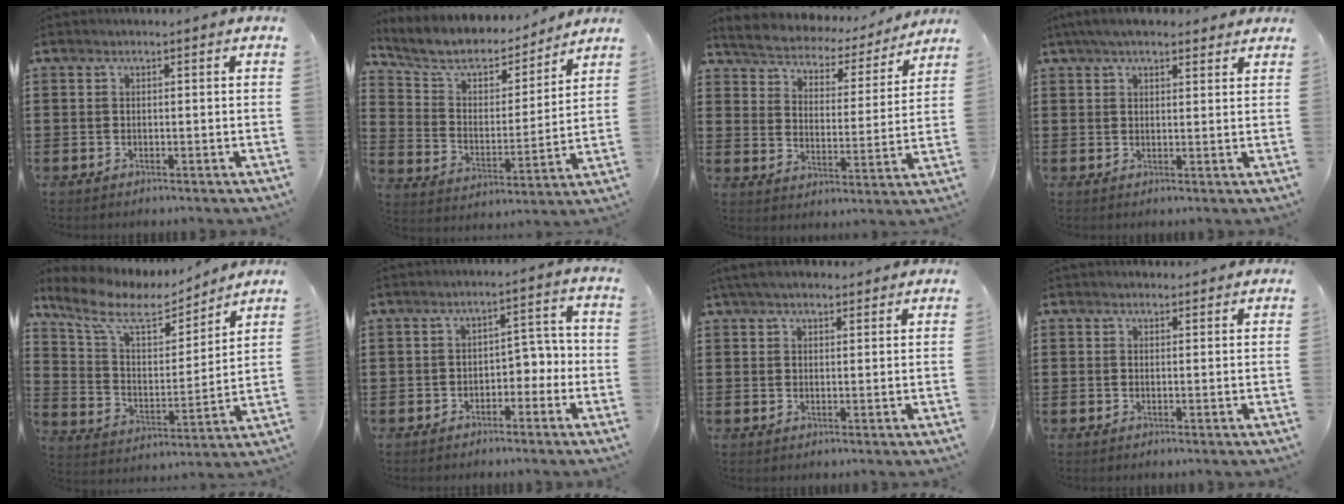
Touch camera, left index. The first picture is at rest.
{"total": 6.5, "force": [5.4, 2.8, 2.3], "torque": [-0.076, -0.031, 0.090]}
{"total": 4.0, "force": [4.0, 0.3, 0.1], "torque": [-0.027, -0.036, 0.062]}
{"total": 4.5, "force": [3.7, 1.2, 2.3], "torque": [-0.054, 0.002, 0.069]}
{"total": 9.6, "force": [7.4, 3.3, 5.2], "torque": [-0.131, -0.033, 0.126]}
{"total": 4.0, "force": [-1.2, 2.8, 2.5], "torque": [-0.054, 0.012, -0.031]}
{"total": 3.9, "force": [3.3, 1.2, 1.7], "torque": [-0.041, 0.001, 0.063]}
{"total": 1.1, "force": [1.0, 0.4, 0.1], "torque": [-0.004, 0.003, 0.020]}